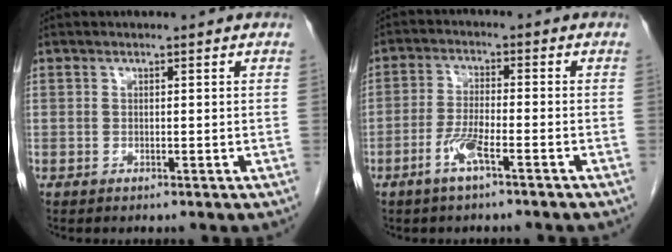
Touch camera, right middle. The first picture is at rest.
{"total": 4.8, "force": [-2.8, 0.6, 3.8], "torque": [-0.085, -0.003, -0.057]}